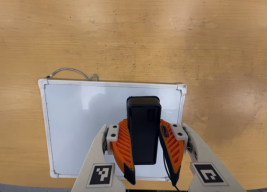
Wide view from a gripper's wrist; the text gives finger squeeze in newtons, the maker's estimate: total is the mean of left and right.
{"total": 6.5, "left": 5.8, "right": 7.2}